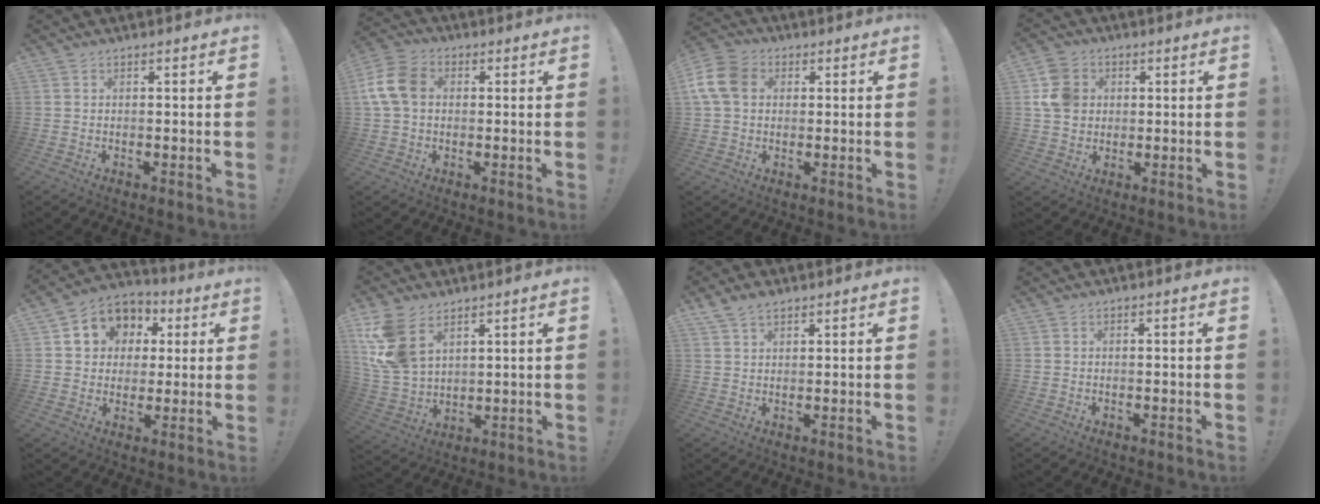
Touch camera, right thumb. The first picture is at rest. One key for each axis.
{"total": 11.1, "fx": 1.5, "fy": 7.9, "fz": 7.7, "tx": -0.163, "ty": 0.010, "tz": 0.031}
{"total": 11.5, "fx": 2.3, "fy": 8.6, "fz": 7.2, "tx": -0.146, "ty": 0.006, "tz": 0.047}
{"total": 9.7, "fx": 1.8, "fy": 8.5, "fz": 4.5, "tx": -0.082, "ty": 0.006, "tz": 0.039}
{"total": 9.9, "fx": 2.6, "fy": 8.9, "fz": 3.3, "tx": -0.045, "ty": -0.011, "tz": 0.055}
{"total": 13.0, "fx": 6.6, "fy": 8.2, "fz": 7.7, "tx": -0.160, "ty": -0.032, "tz": 0.133}
{"total": 4.4, "fx": 3.3, "fy": 2.2, "fz": 1.8, "tx": -0.041, "ty": -0.012, "tz": 0.065}
{"total": 0.0}